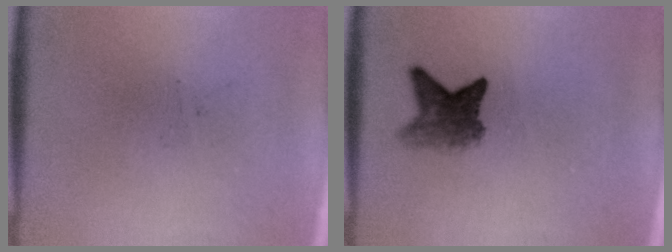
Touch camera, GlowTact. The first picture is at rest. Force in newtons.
{"total": 4.1}